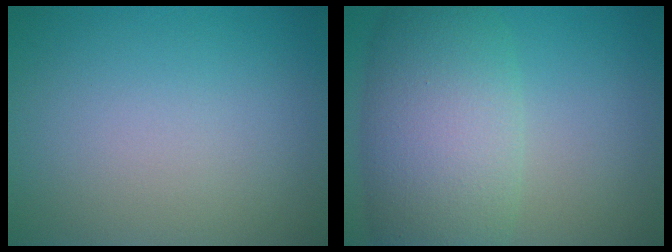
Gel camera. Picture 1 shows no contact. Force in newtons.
{"total": 8.9, "press": 8.9, "slide": 0.4}